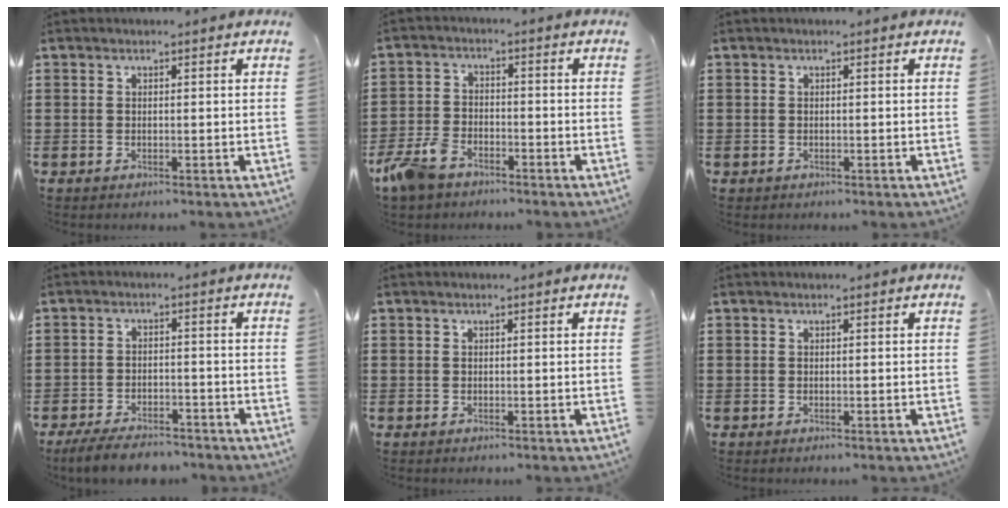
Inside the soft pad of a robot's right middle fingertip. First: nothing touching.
{"total": 7.0, "force": [-5.6, 3.0, 3.0], "torque": [-0.093, 0.001, -0.116]}
{"total": 0.0}
{"total": 4.8, "force": [-4.4, 1.0, 1.6], "torque": [-0.040, -0.002, -0.088]}
{"total": 0.0}
{"total": 0.0}